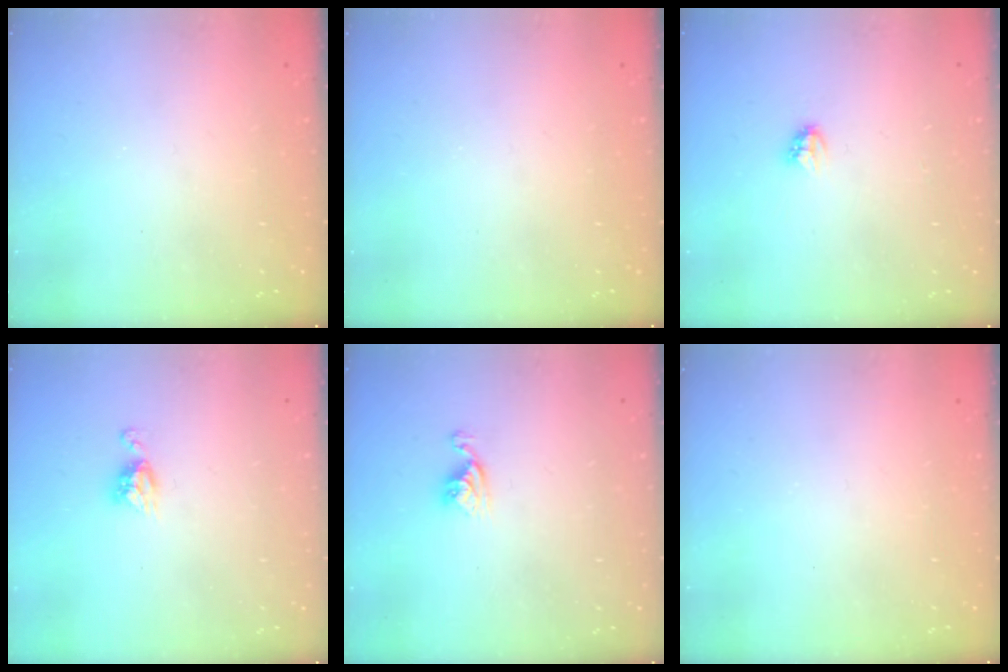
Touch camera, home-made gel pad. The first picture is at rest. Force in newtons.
{"total": 0.0}
{"total": 2.7, "press": 2.7, "slide": 0.3}
{"total": 6.5, "press": 6.5, "slide": 0.5}
{"total": 5.5, "press": 5.5, "slide": 0.2}
{"total": 0.0}